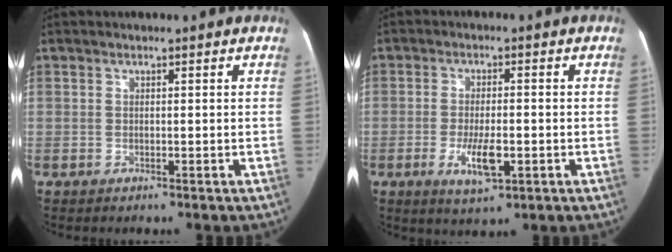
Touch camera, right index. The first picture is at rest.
{"total": 5.8, "force": [-1.9, 1.7, 5.1], "torque": [-0.096, -0.012, -0.031]}